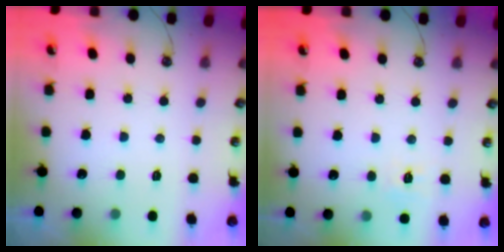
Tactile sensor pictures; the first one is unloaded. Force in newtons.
{"total": 6.8, "press": 6.7, "slide": 0.7}